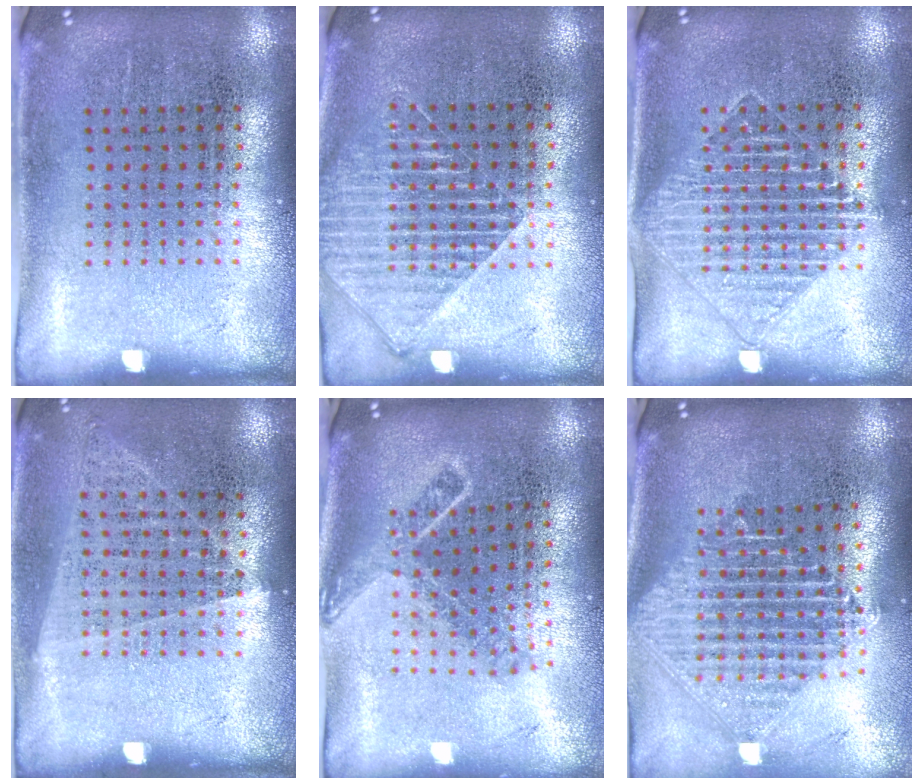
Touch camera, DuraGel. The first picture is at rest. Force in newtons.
{"total": 1.5, "press": 1.4, "slide": 0.7}
{"total": 1.6, "press": 1.4, "slide": 0.8}
{"total": 1.0, "press": 0.9, "slide": 0.4}
{"total": 1.7, "press": 1.2, "slide": 1.2}
{"total": 2.3, "press": 1.8, "slide": 1.4}